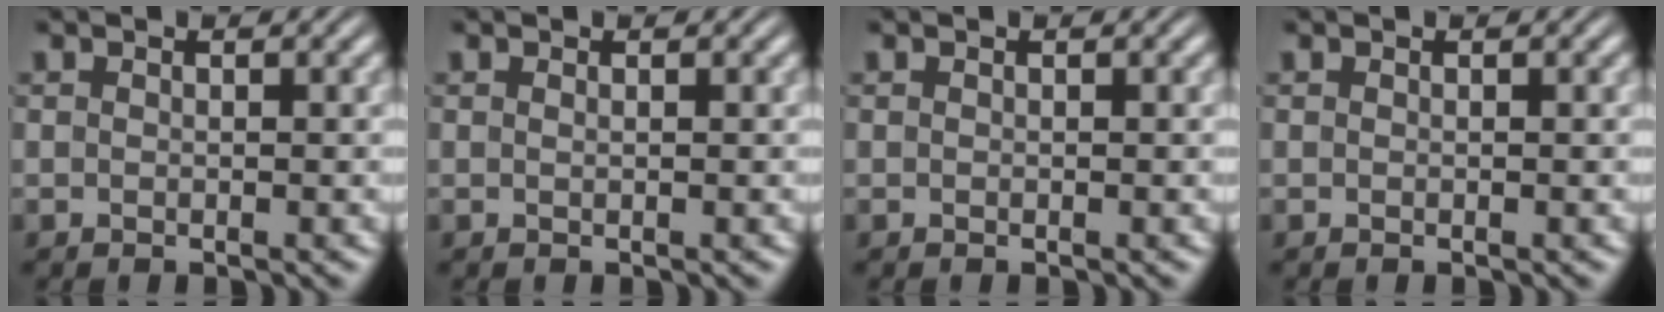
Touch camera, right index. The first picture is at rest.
{"total": 0.0}
{"total": 0.0}
{"total": 0.0}